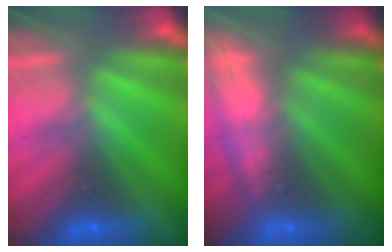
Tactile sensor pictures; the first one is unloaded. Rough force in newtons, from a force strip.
{"total": 2.6}